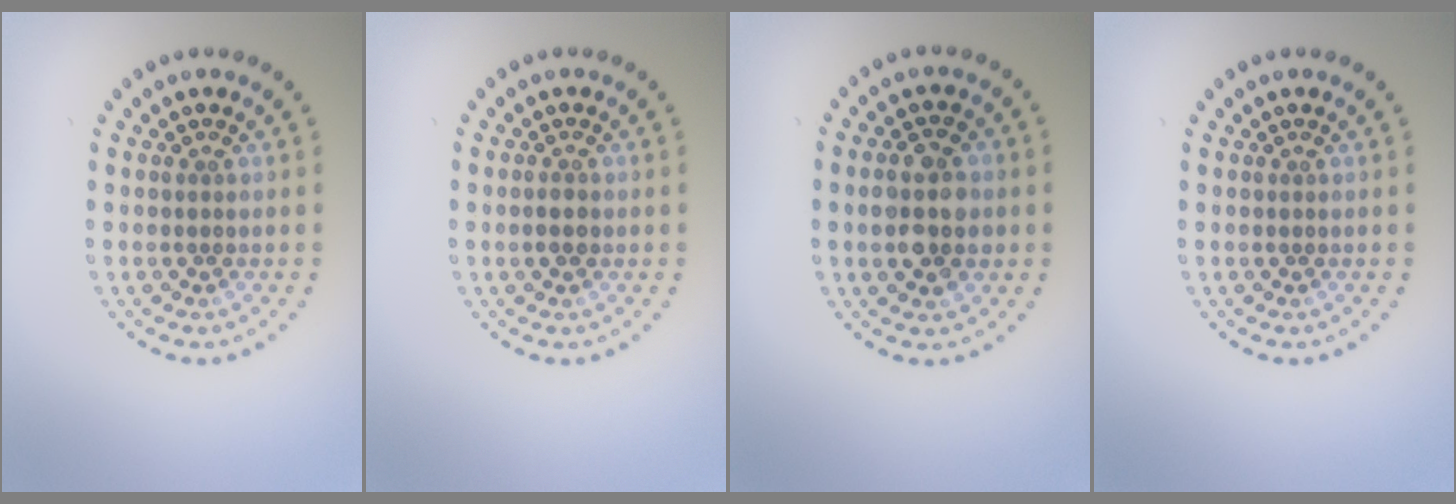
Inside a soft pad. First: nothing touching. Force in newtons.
{"total": 1.1, "press": 1.1, "slide": 0.3}
{"total": 4.5, "press": 4.5, "slide": 0.2}
{"total": 0.0}